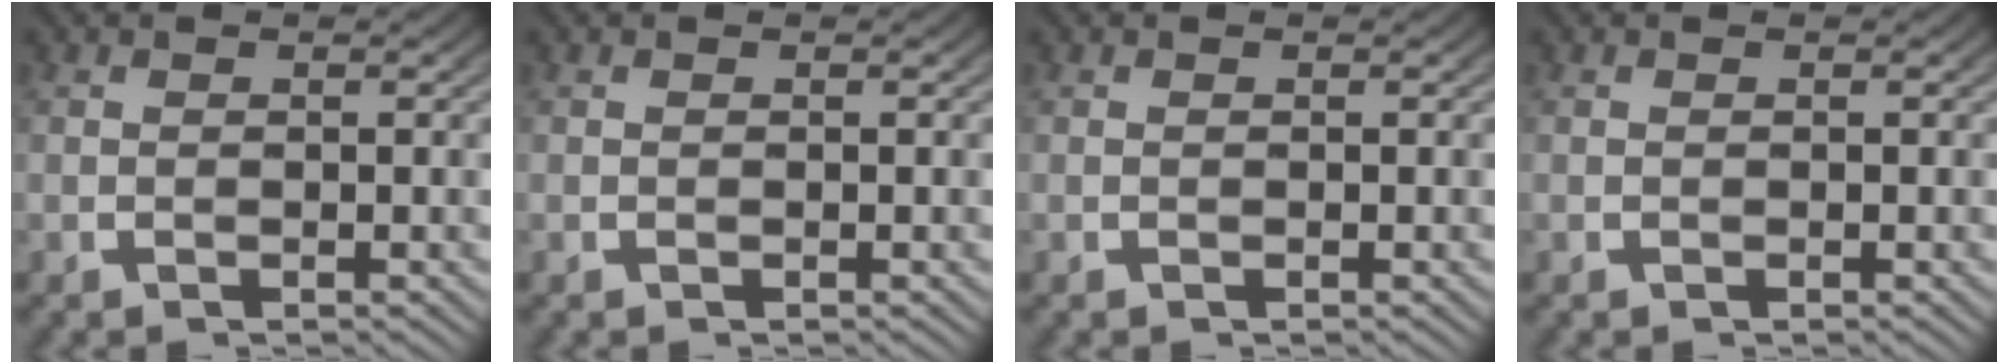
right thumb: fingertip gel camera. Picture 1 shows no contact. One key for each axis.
{"total": 0.0}
{"total": 0.0}
{"total": 0.0}